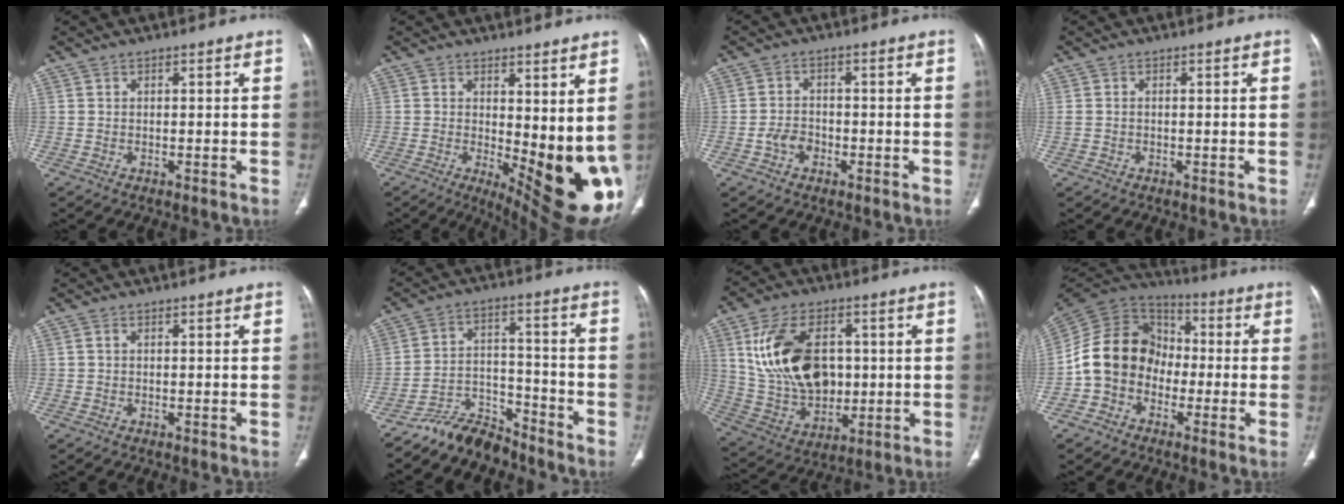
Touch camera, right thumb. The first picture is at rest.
{"total": 15.5, "force": [0.2, 5.7, 14.3], "torque": [-0.186, -0.040, 0.022]}
{"total": 3.7, "force": [-1.5, 2.8, 2.0], "torque": [-0.026, 0.015, -0.027]}
{"total": 1.1, "force": [-0.2, 0.8, 0.7], "torque": [-0.026, 0.007, 0.000]}
{"total": 0.5, "force": [0.0, 0.4, 0.3], "torque": [-0.008, 0.002, -0.001]}
{"total": 8.5, "force": [-7.9, 3.0, 1.0], "torque": [0.002, 0.075, -0.145]}
{"total": 18.7, "force": [3.4, 12.4, 13.6], "torque": [-0.220, -0.005, 0.078]}
{"total": 14.8, "force": [-3.1, 12.2, 7.8], "torque": [-0.123, 0.049, -0.070]}